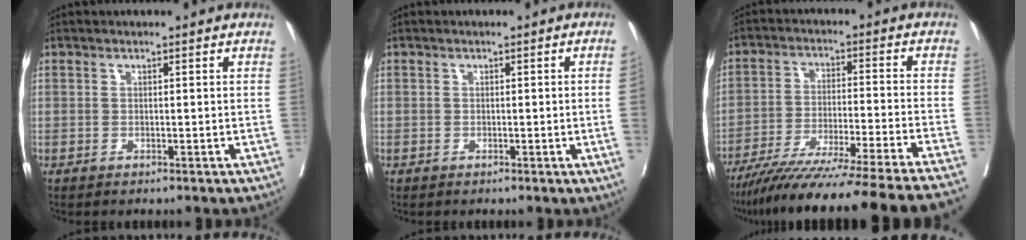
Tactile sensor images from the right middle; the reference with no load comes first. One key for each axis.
{"total": 1.6, "fx": -0.2, "fy": -0.4, "fz": 1.6, "tx": -0.018, "ty": 0.001, "tz": 0.000}
{"total": 25.5, "fx": -22.3, "fy": -2.3, "fz": 12.0, "tx": -0.136, "ty": -0.064, "tz": -0.327}